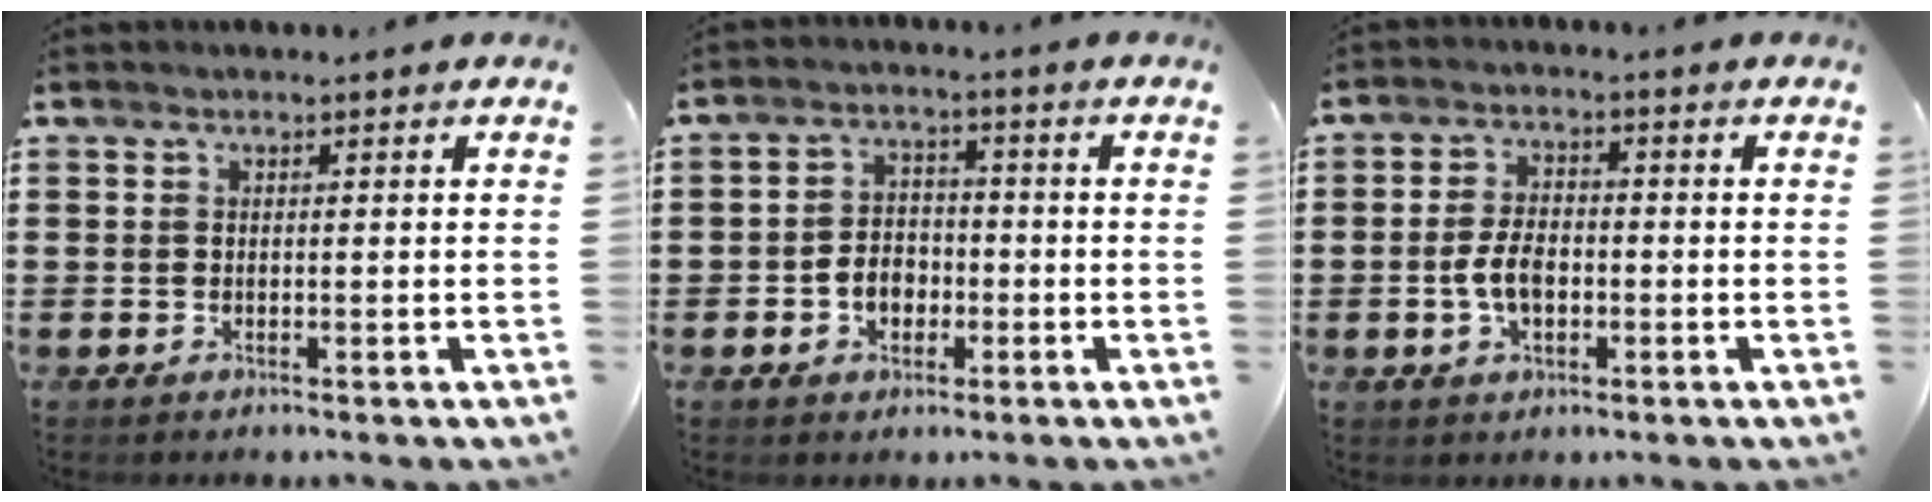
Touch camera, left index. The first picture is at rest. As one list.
[{"total": 4.4, "force": [-1.5, 3.2, 2.7], "torque": [-0.054, 0.007, -0.029]}, {"total": 5.0, "force": [-1.0, 2.7, 4.2], "torque": [-0.095, 0.000, -0.023]}]